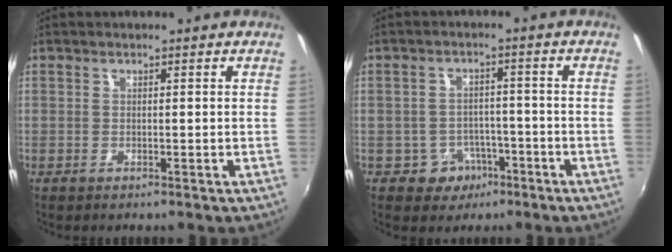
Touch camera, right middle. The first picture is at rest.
{"total": 5.4, "force": [-3.0, 4.4, 1.0], "torque": [-0.029, 0.014, -0.036]}